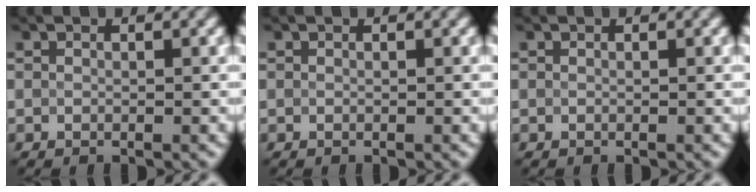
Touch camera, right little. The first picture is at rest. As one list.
[{"total": 0.0}, {"total": 0.0}]